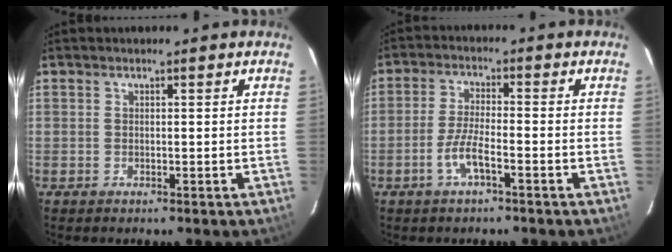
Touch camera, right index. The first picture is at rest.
{"total": 5.2, "force": [-2.8, 0.8, 4.3], "torque": [-0.093, -0.002, -0.055]}